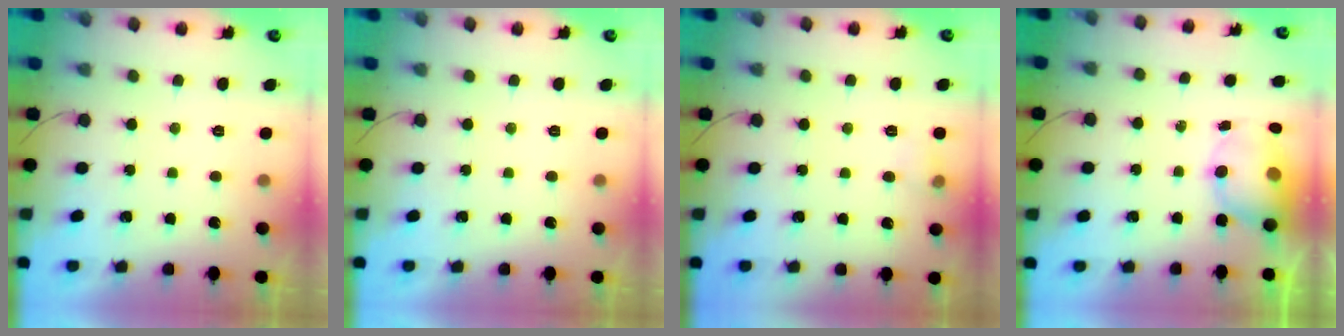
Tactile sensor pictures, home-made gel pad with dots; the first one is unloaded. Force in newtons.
{"total": 0.0}
{"total": 4.8, "press": 4.5, "slide": 1.6}
{"total": 6.7, "press": 6.7, "slide": 0.9}